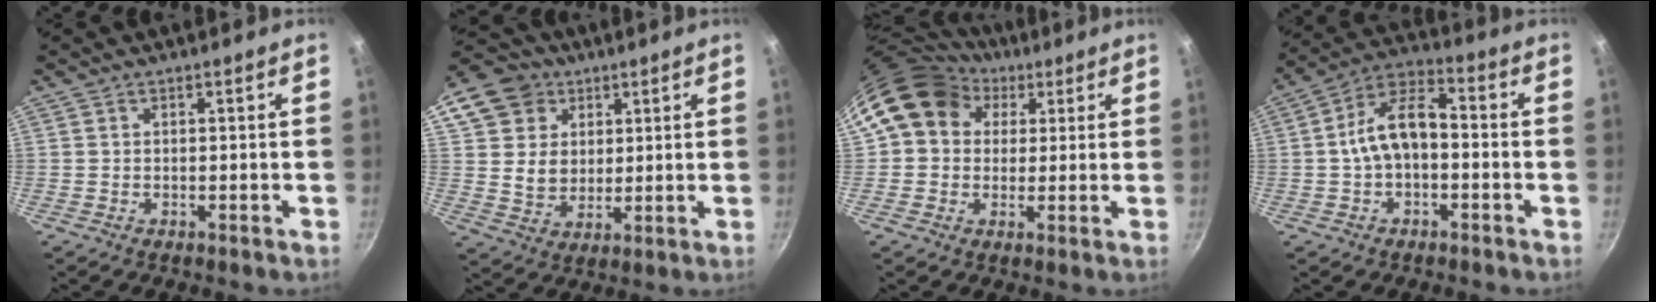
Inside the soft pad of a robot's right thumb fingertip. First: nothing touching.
{"total": 14.5, "force": [6.2, 11.8, 5.7], "torque": [-0.088, 0.001, 0.112]}
{"total": 13.0, "force": [4.9, 10.6, 5.6], "torque": [-0.074, 0.012, 0.074]}
{"total": 10.6, "force": [-1.1, 6.2, 8.6], "torque": [-0.139, 0.048, -0.030]}